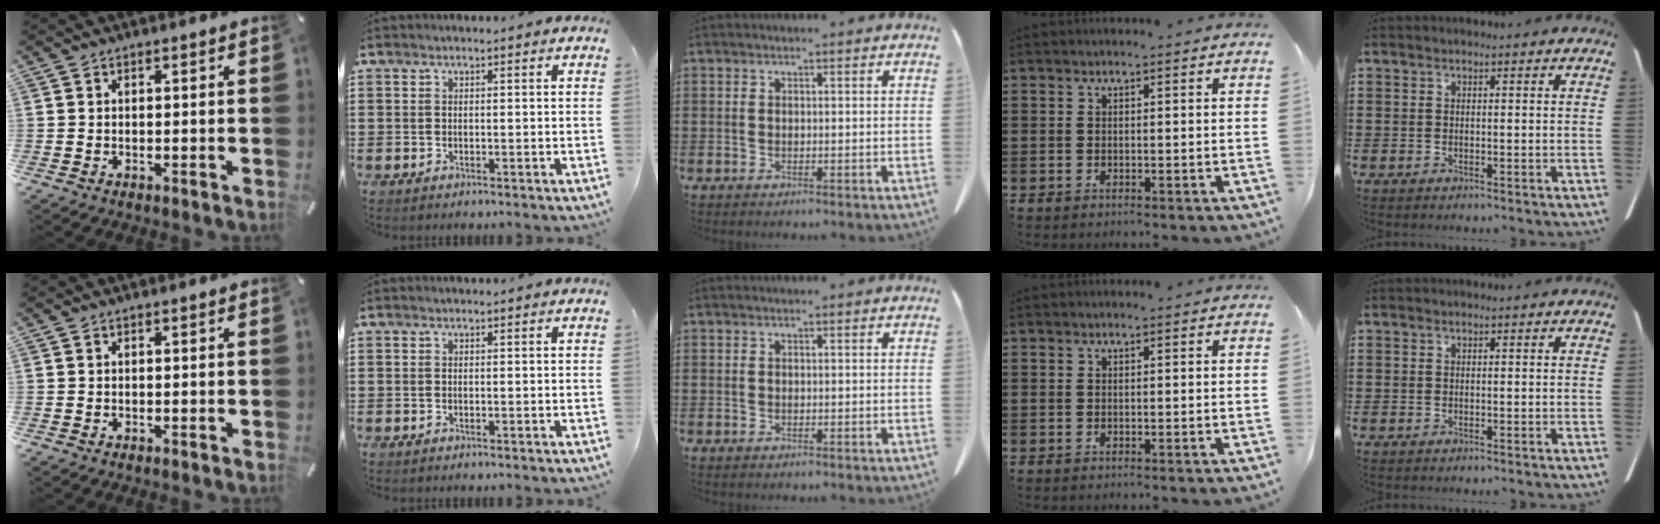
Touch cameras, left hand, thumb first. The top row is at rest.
{}